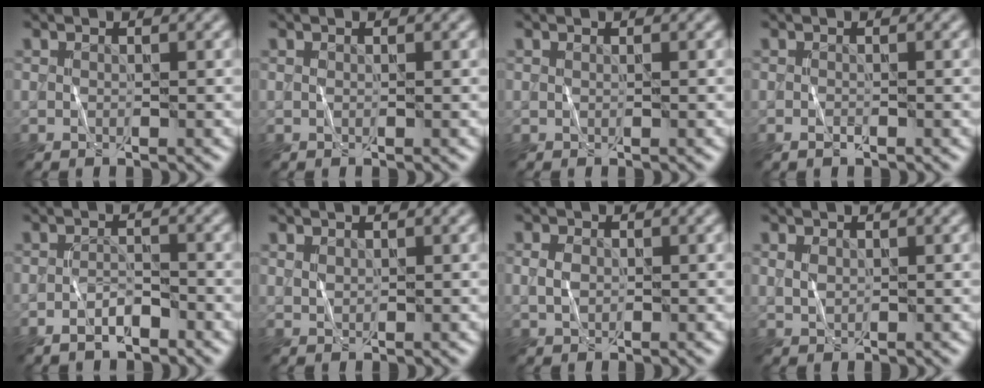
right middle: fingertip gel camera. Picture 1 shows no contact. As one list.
[{"total": 0.0}, {"total": 0.0}, {"total": 0.8, "force": [-0.5, 0.3, 0.5], "torque": [-0.011, 0.001, -0.011]}, {"total": 2.3, "force": [-1.7, 0.8, 1.4], "torque": [-0.022, 0.006, -0.033]}, {"total": 0.8, "force": [0.7, 0.4, 0.1], "torque": [-0.005, -0.001, 0.016]}, {"total": 1.5, "force": [0.3, 1.1, 0.9], "torque": [-0.020, 0.002, 0.004]}, {"total": 1.0, "force": [0.5, 0.7, 0.5], "torque": [-0.012, 0.000, 0.013]}]